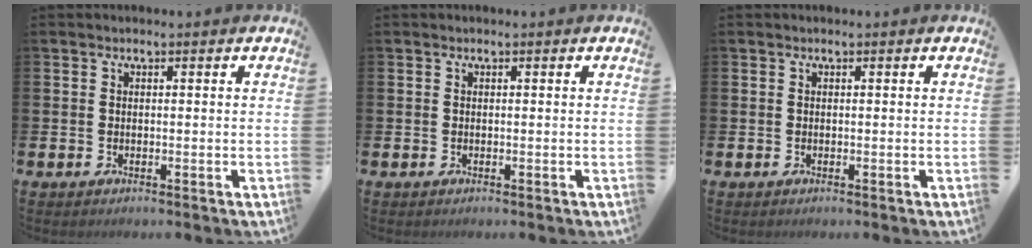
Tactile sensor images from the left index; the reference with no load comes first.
{"total": 0.0}
{"total": 0.0}